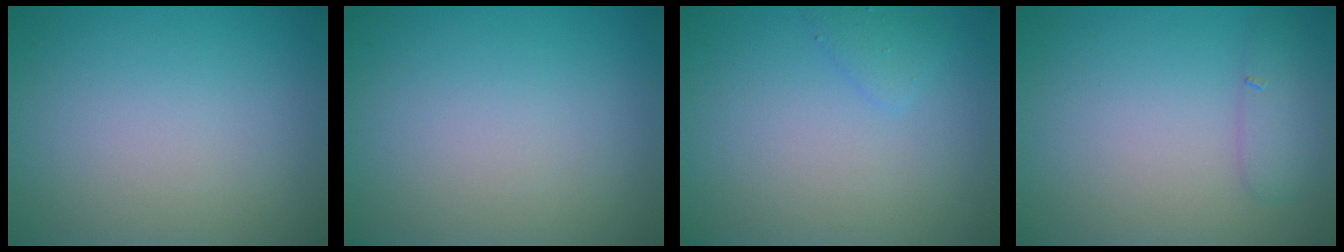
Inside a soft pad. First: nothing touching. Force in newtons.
{"total": 0.0}
{"total": 1.1, "press": 1.1, "slide": 0.0}
{"total": 1.9, "press": 1.9, "slide": 0.1}